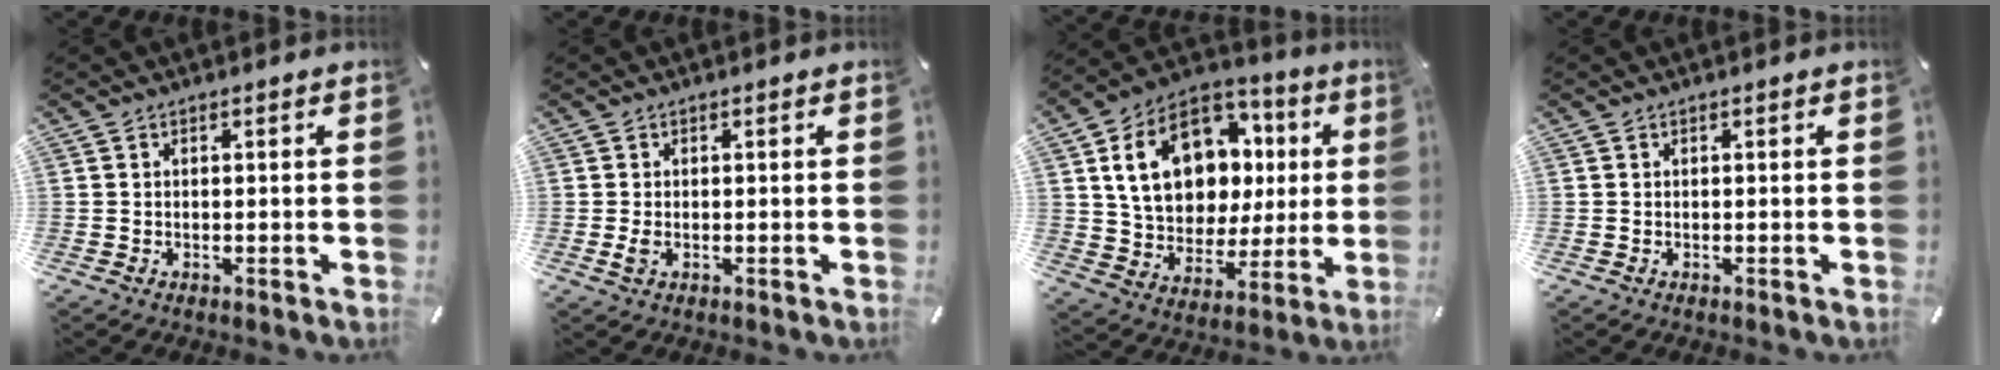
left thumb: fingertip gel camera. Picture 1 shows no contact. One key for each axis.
{"total": 1.6, "fx": -0.3, "fy": 0.9, "fz": 1.3, "tx": -0.031, "ty": -0.002, "tz": -0.007}
{"total": 18.8, "fx": 5.0, "fy": 14.3, "fz": 11.2, "tx": -0.198, "ty": -0.009, "tz": 0.097}
{"total": 0.0}